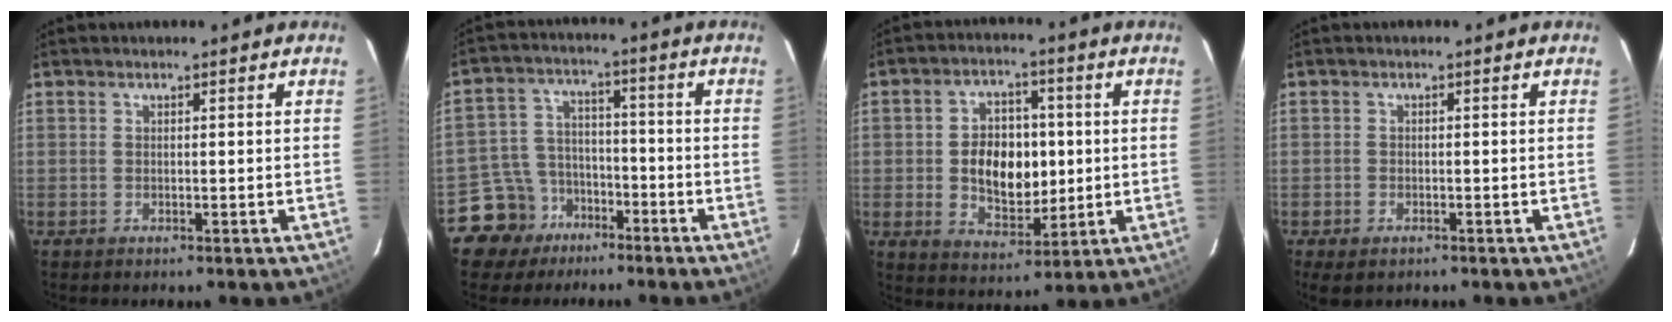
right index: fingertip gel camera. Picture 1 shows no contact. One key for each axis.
{"total": 9.0, "fx": -5.9, "fy": 6.8, "fz": 0.6, "tx": -0.034, "ty": 0.033, "tz": -0.094}
{"total": 11.3, "fx": -0.3, "fy": 7.7, "fz": 8.3, "tx": -0.151, "ty": 0.010, "tz": 0.007}
{"total": 3.2, "fx": -2.1, "fy": 1.8, "fz": 1.6, "tx": -0.038, "ty": -0.014, "tz": -0.035}